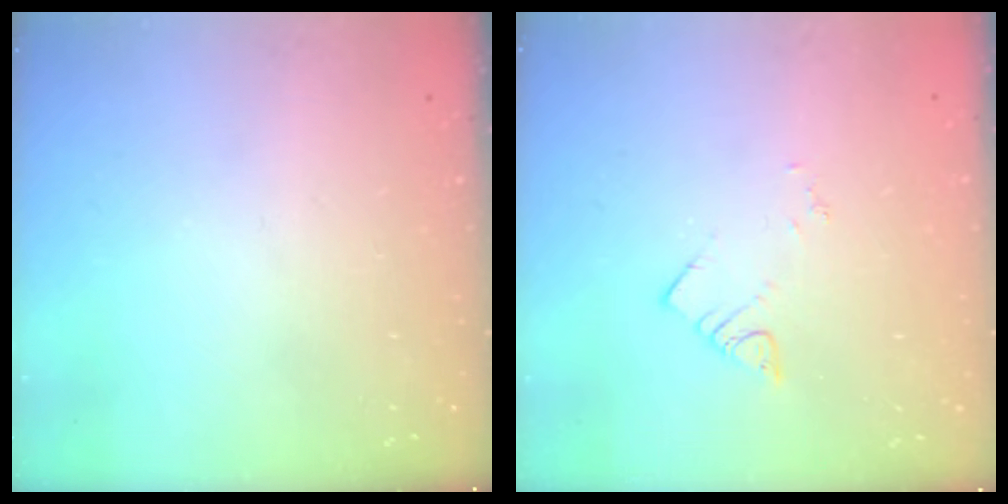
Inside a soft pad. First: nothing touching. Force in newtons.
{"total": 3.7, "press": 3.7, "slide": 0.5}